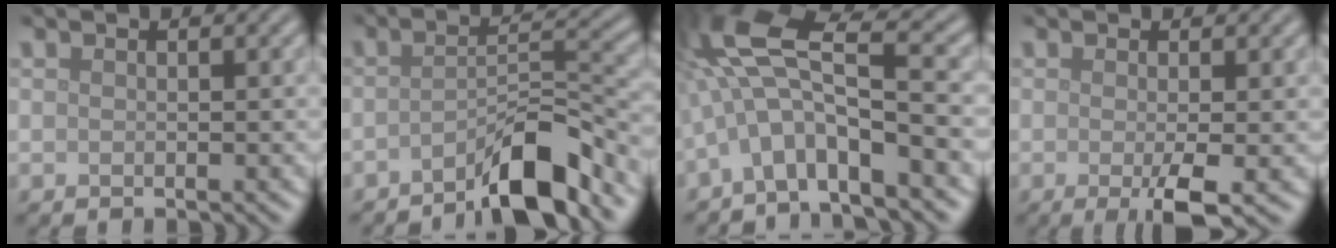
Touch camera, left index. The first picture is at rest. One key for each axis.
{"total": 6.2, "fx": -4.3, "fy": 1.1, "fz": 4.3, "tx": -0.063, "ty": 0.010, "tz": -0.077}
{"total": 9.0, "fx": -1.5, "fy": 2.6, "fz": 8.5, "tx": -0.163, "ty": 0.032, "tz": -0.040}
{"total": 3.3, "fx": -0.9, "fy": 0.4, "fz": 3.2, "tx": -0.057, "ty": -0.010, "tz": -0.016}